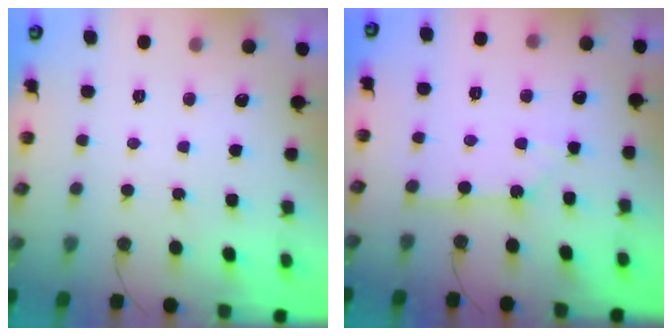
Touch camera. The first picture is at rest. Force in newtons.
{"total": 3.5, "press": 3.5, "slide": 0.3}